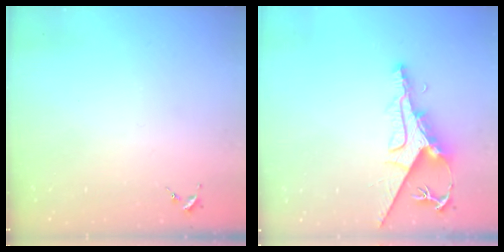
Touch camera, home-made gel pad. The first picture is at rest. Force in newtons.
{"total": 9.8, "press": 9.8, "slide": 1.3}